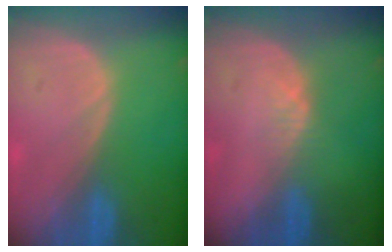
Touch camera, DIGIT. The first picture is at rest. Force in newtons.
{"total": 1.7, "press": 1.5, "slide": 0.8}